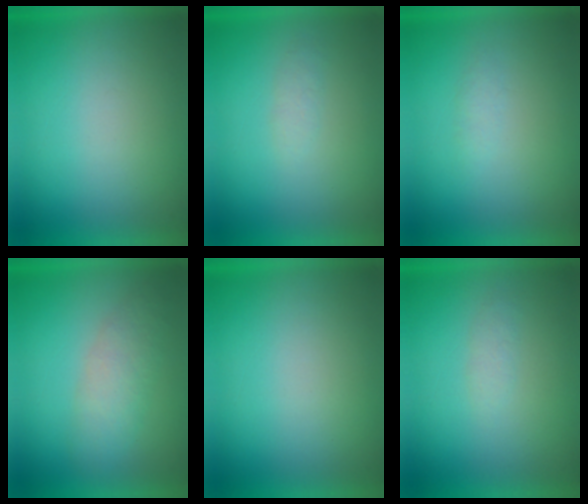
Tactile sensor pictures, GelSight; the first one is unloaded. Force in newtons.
{"total": 1.4}
{"total": 1.2}
{"total": 2.8}
{"total": 0.0}
{"total": 1.4}